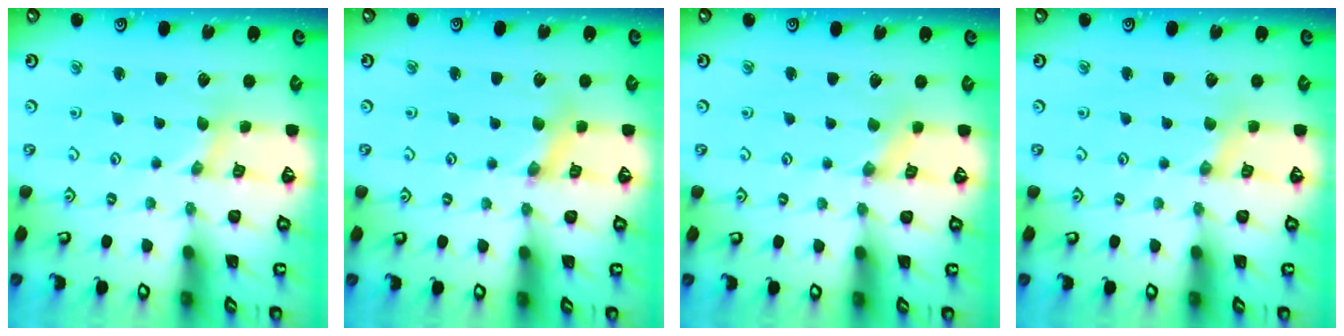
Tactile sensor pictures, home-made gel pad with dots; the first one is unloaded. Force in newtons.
{"total": 2.5, "press": 2.5, "slide": 0.3}
{"total": 0.0}
{"total": 1.0, "press": 1.0, "slide": 0.2}